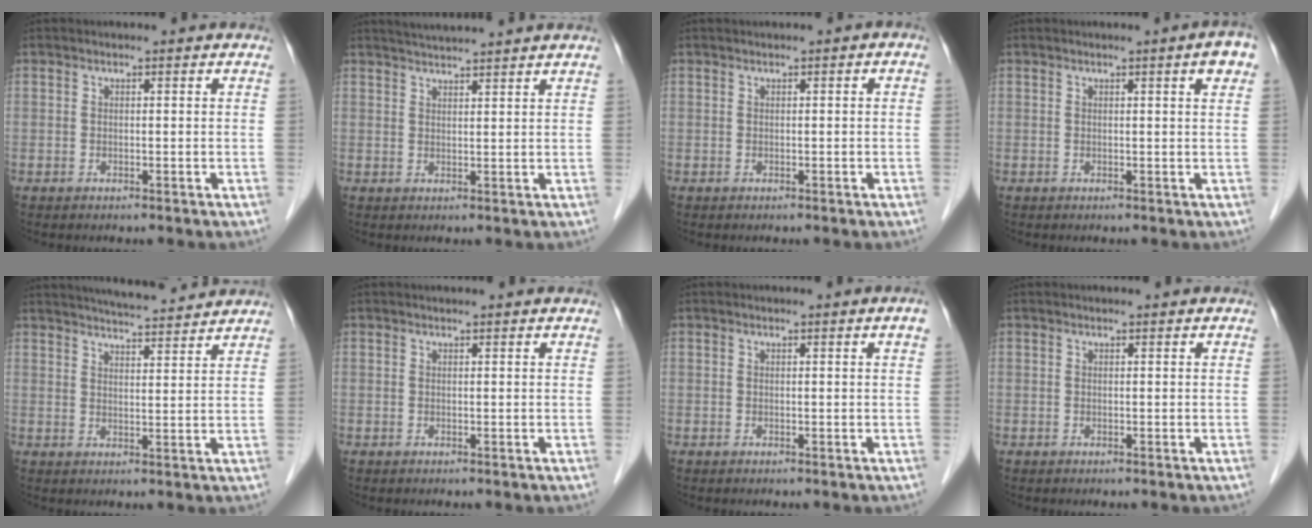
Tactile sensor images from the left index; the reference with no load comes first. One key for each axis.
{"total": 6.7, "fx": 6.2, "fy": -0.3, "fz": 2.3, "tx": -0.037, "ty": 0.026, "tz": 0.093}
{"total": 0.7, "fx": 0.1, "fy": 0.5, "fz": 0.5, "tx": 0.000, "ty": 0.006, "tz": 0.003}
{"total": 3.1, "fx": 1.5, "fy": 0.3, "fz": 2.7, "tx": -0.024, "ty": -0.003, "tz": 0.016}
{"total": 11.0, "fx": 10.3, "fy": 1.1, "fz": 3.8, "tx": -0.057, "ty": 0.013, "tz": 0.145}
{"total": 2.4, "fx": 2.2, "fy": 0.4, "fz": 0.9, "tx": -0.002, "ty": 0.019, "tz": 0.030}
{"total": 1.0, "fx": 0.5, "fy": -0.1, "fz": 0.9, "tx": -0.005, "ty": -0.005, "tz": 0.007}
{"total": 0.9, "fx": 0.7, "fy": 0.3, "fz": 0.3, "tx": 0.000, "ty": 0.006, "tz": 0.011}